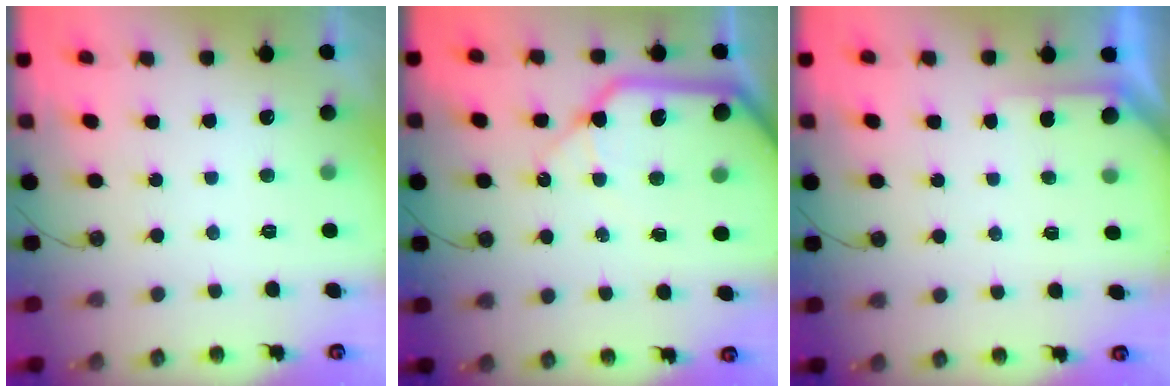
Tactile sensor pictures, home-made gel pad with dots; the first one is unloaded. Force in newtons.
{"total": 17.3, "press": 17.1, "slide": 2.9}
{"total": 2.9, "press": 2.8, "slide": 0.2}